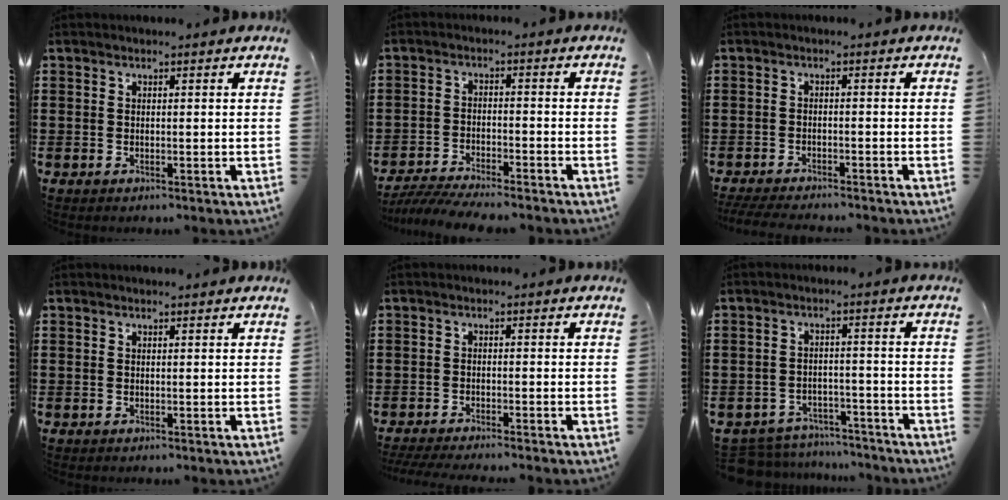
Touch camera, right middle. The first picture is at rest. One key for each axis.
{"total": 4.8, "fx": -4.6, "fy": 0.1, "fz": 1.2, "tx": -0.034, "ty": -0.009, "tz": -0.097}
{"total": 2.7, "fx": -2.6, "fy": 0.1, "fz": 0.5, "tx": -0.017, "ty": -0.003, "tz": -0.056}
{"total": 0.0}
{"total": 2.1, "fx": -2.0, "fy": -0.2, "fz": 0.7, "tx": -0.018, "ty": -0.003, "tz": -0.041}
{"total": 5.1, "fx": -5.0, "fy": 0.9, "fz": 0.2, "tx": -0.013, "ty": 0.010, "tz": -0.105}